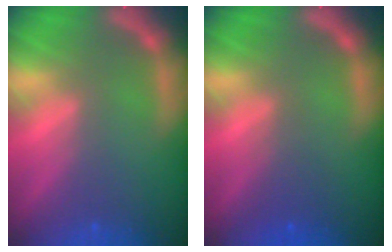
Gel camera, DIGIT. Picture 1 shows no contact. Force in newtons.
{"total": 2.0}